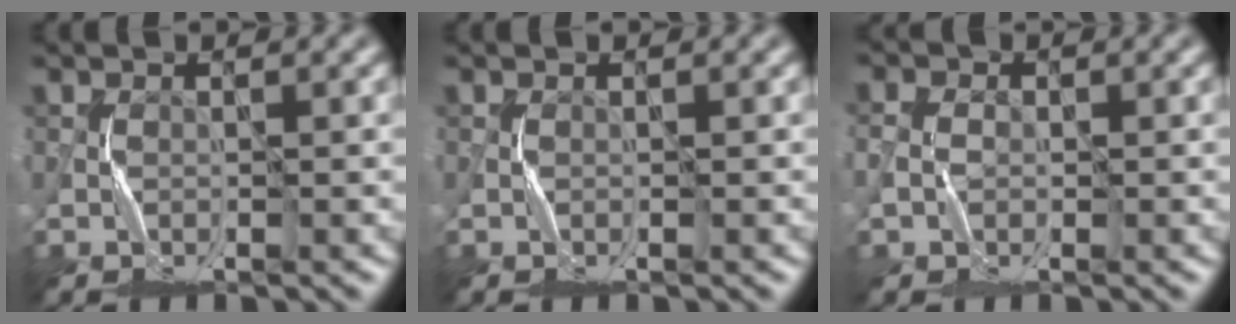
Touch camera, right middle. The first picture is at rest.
{"total": 0.0}
{"total": 1.7, "force": [-0.4, 1.3, 1.0], "torque": [-0.022, 0.004, -0.011]}